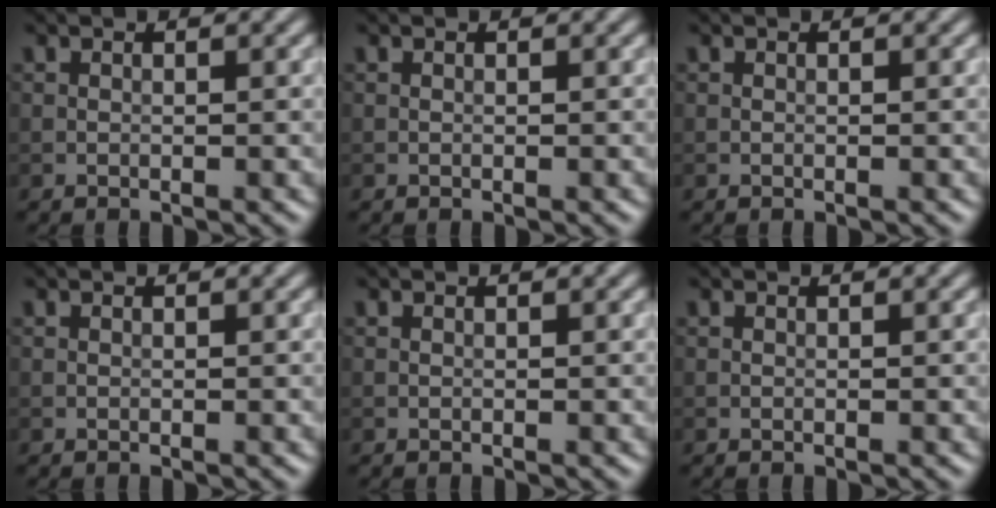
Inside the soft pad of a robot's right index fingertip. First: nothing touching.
{"total": 0.0}
{"total": 0.0}
{"total": 0.0}
{"total": 0.0}
{"total": 0.0}